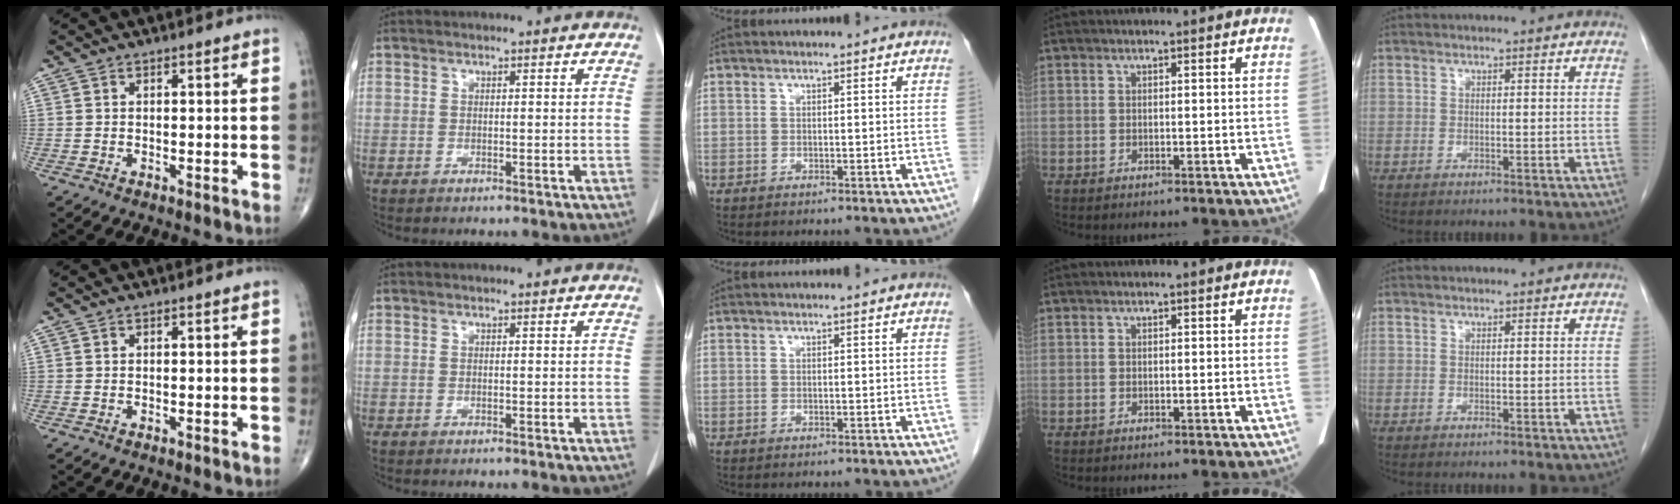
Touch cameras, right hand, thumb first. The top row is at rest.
{}